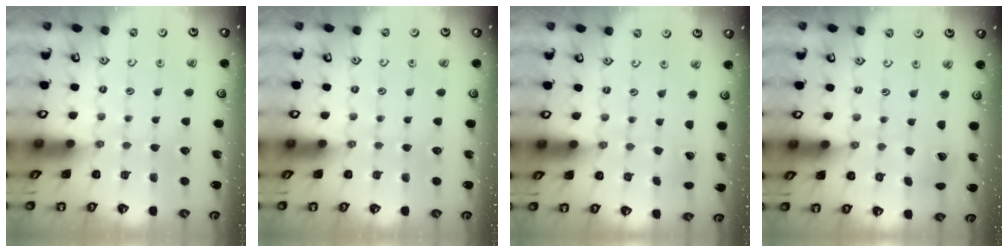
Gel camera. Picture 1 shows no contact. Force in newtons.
{"total": 0.0}
{"total": 2.4, "press": 2.4, "slide": 0.2}
{"total": 2.9, "press": 2.8, "slide": 0.4}